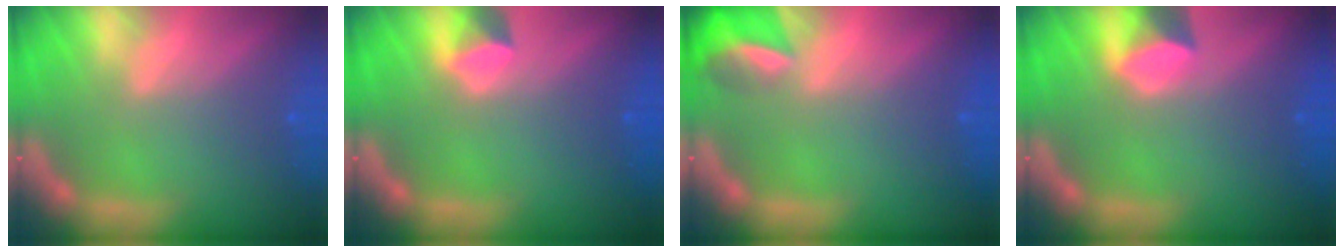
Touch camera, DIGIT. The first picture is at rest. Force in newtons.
{"total": 1.9}
{"total": 4.9}
{"total": 3.0}